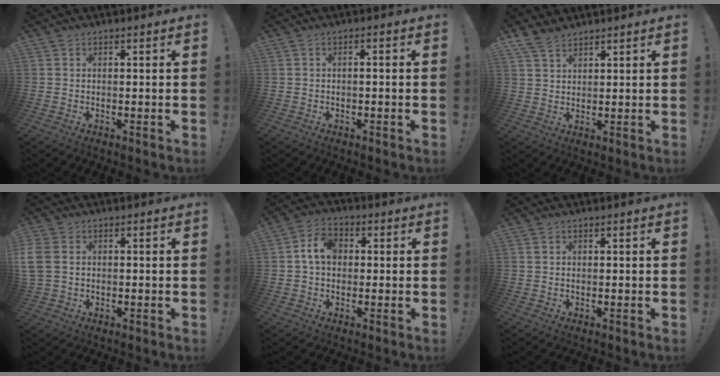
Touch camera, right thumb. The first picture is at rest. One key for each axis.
{"total": 1.3, "fx": -0.9, "fy": -0.2, "fz": 1.0, "tx": -0.019, "ty": 0.002, "tz": -0.016}
{"total": 5.8, "fx": 4.8, "fy": 2.6, "fz": 2.0, "tx": -0.041, "ty": -0.023, "tz": 0.094}
{"total": 5.6, "fx": 0.0, "fy": 4.3, "fz": 3.6, "tx": -0.085, "ty": 0.009, "tz": 0.003}
{"total": 8.1, "fx": 1.0, "fy": 5.8, "fz": 5.5, "tx": -0.095, "ty": 0.020, "tz": 0.022}
{"total": 0.5, "fx": 0.0, "fy": 0.3, "fz": 0.5, "tx": -0.012, "ty": 0.004, "tz": 0.000}